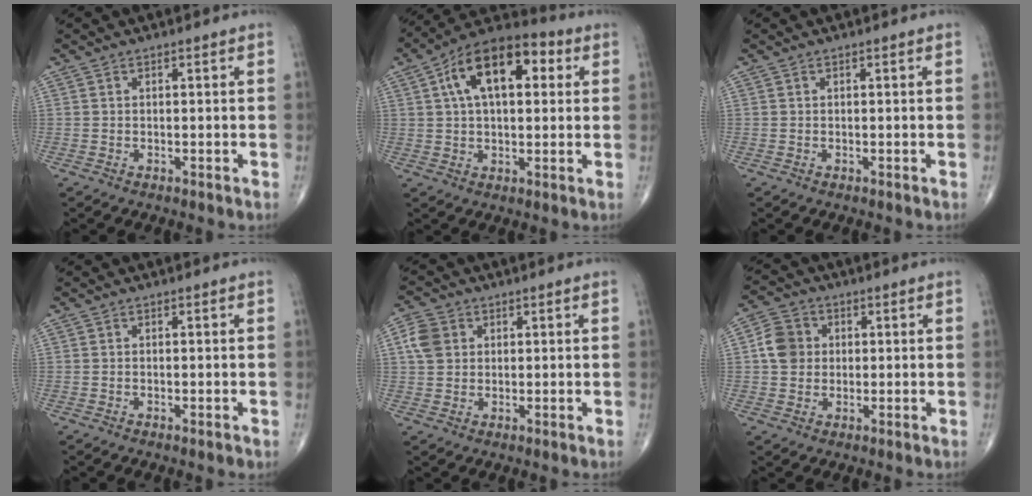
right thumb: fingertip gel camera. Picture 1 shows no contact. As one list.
[{"total": 16.1, "force": [4.6, 8.5, 12.8], "torque": [-0.187, 0.025, 0.066]}, {"total": 0.0}, {"total": 0.5, "force": [-0.3, 0.0, 0.4], "torque": [-0.009, -0.003, -0.006]}, {"total": 5.3, "force": [1.3, 4.4, 2.7], "torque": [-0.045, 0.004, 0.020]}, {"total": 6.3, "force": [0.7, 5.5, 3.0], "torque": [-0.042, 0.008, 0.004]}]